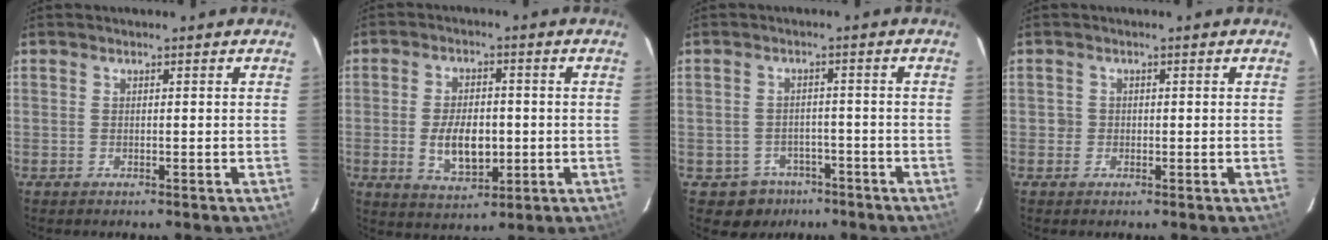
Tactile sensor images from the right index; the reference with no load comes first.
{"total": 8.8, "force": [-1.2, 4.9, 7.2], "torque": [-0.138, -0.005, -0.013]}
{"total": 5.8, "force": [-3.8, 4.4, 0.5], "torque": [-0.024, 0.020, -0.045]}
{"total": 1.2, "force": [-0.3, 1.1, 0.0], "torque": [0.001, 0.001, -0.005]}